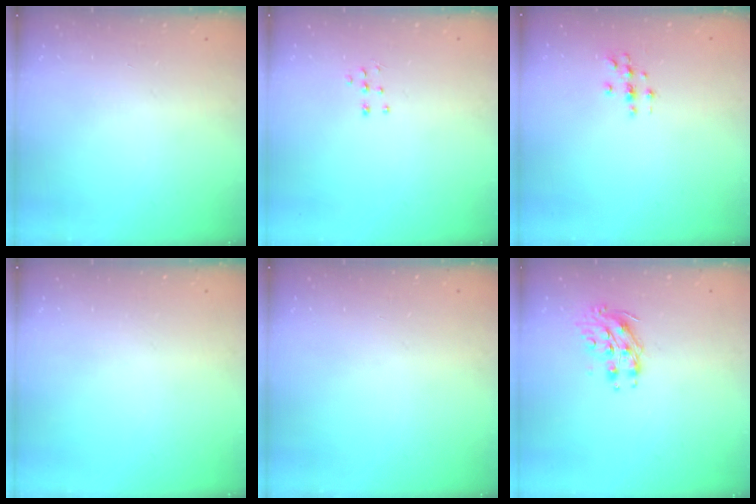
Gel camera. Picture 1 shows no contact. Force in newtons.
{"total": 4.6, "press": 4.5, "slide": 0.7}
{"total": 3.0, "press": 3.0, "slide": 0.3}
{"total": 0.0}
{"total": 0.0}
{"total": 9.0, "press": 9.0, "slide": 0.4}